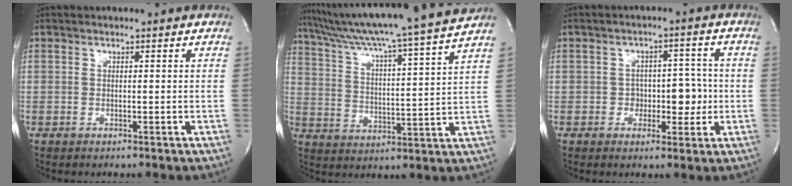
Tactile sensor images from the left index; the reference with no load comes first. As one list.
[{"total": 19.7, "force": [17.7, -2.6, 8.4], "torque": [-0.148, -0.036, 0.257]}, {"total": 5.5, "force": [-1.0, 3.6, 4.1], "torque": [-0.044, 0.017, -0.010]}]